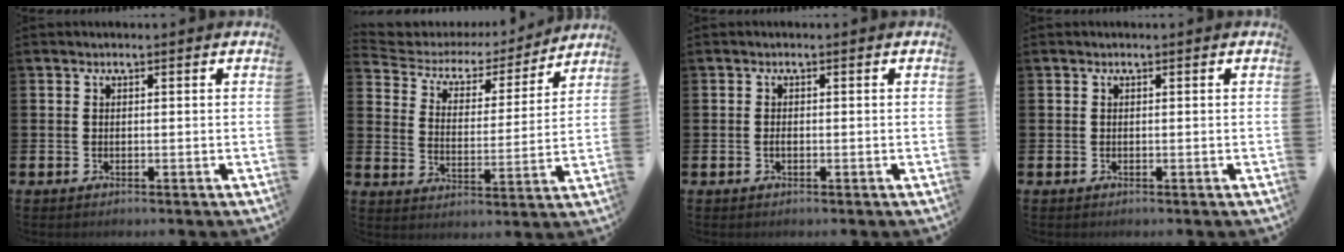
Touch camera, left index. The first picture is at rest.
{"total": 4.8, "force": [3.9, 2.5, 1.0], "torque": [-0.049, -0.027, 0.060]}
{"total": 0.6, "force": [-0.3, 0.3, 0.5], "torque": [-0.018, 0.003, -0.004]}
{"total": 0.0}